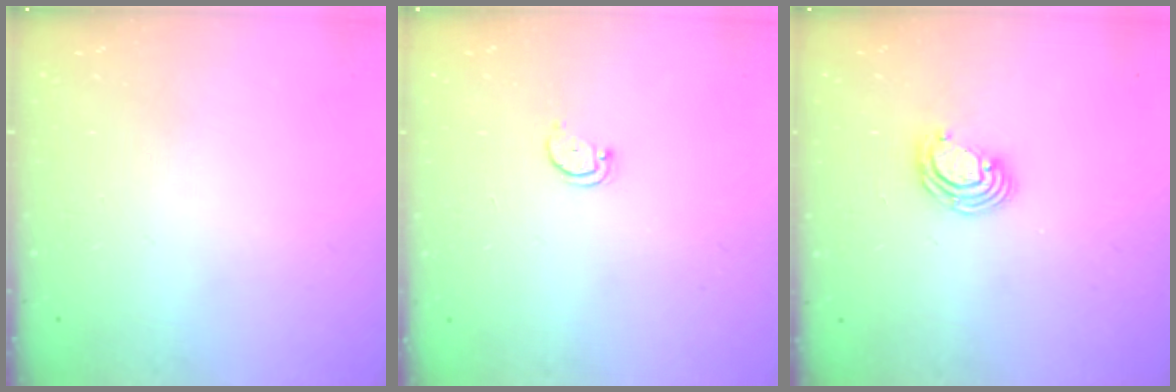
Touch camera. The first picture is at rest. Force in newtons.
{"total": 2.5, "press": 2.4, "slide": 0.4}
{"total": 6.5, "press": 6.5, "slide": 0.6}